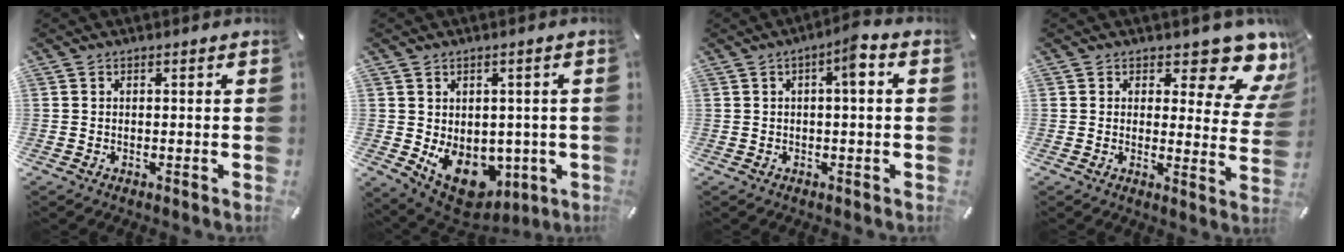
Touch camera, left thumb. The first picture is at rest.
{"total": 10.6, "force": [-2.6, 8.7, 5.4], "torque": [-0.061, -0.006, -0.036]}
{"total": 5.1, "force": [1.1, 1.1, 4.9], "torque": [-0.078, 0.003, 0.012]}
{"total": 10.3, "force": [7.5, 4.0, 5.8], "torque": [-0.052, -0.074, 0.125]}